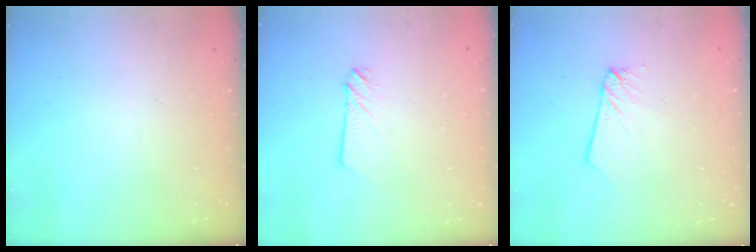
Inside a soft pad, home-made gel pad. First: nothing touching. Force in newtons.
{"total": 2.5, "press": 2.5, "slide": 0.3}
{"total": 2.3, "press": 2.3, "slide": 0.2}